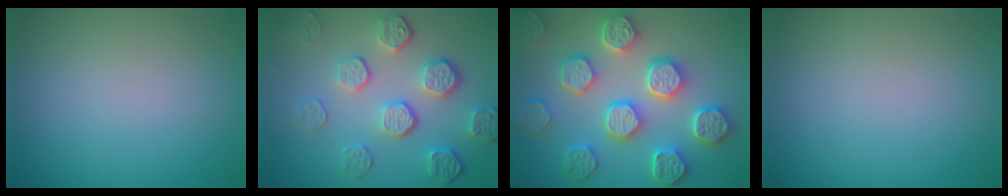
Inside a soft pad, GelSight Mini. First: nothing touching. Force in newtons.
{"total": 5.3, "press": 3.9, "slide": 3.6}
{"total": 7.8, "press": 6.7, "slide": 3.9}
{"total": 0.0}